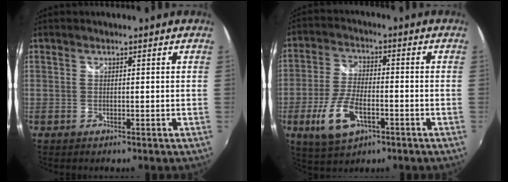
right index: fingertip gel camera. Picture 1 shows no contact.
{"total": 10.6, "force": [-4.2, 5.2, 8.2], "torque": [-0.181, -0.009, -0.074]}